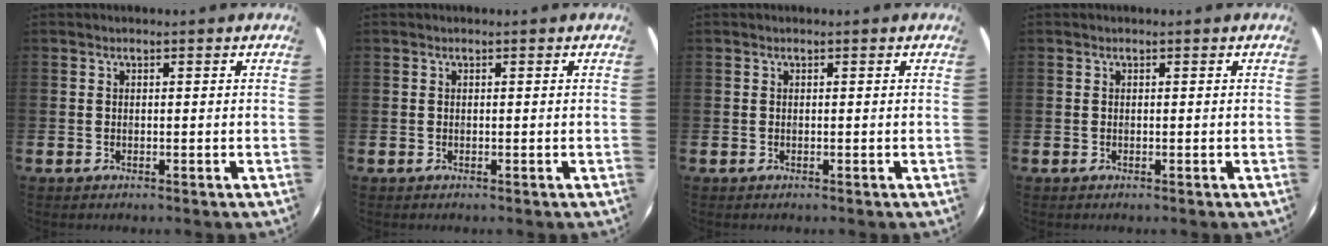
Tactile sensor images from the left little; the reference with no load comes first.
{"total": 0.0}
{"total": 0.0}
{"total": 0.0}